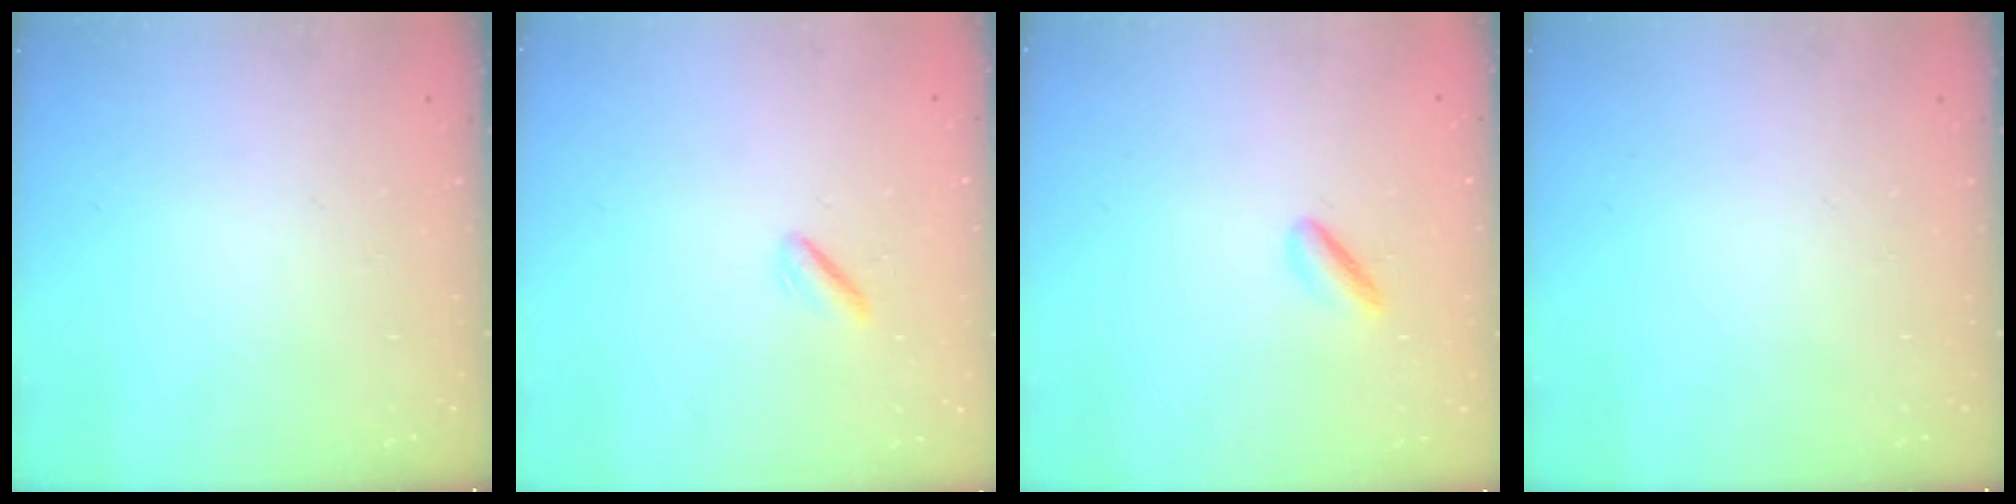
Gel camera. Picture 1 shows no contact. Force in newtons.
{"total": 0.8, "press": 0.4, "slide": 0.7}
{"total": 3.7, "press": 3.5, "slide": 1.1}
{"total": 0.0}